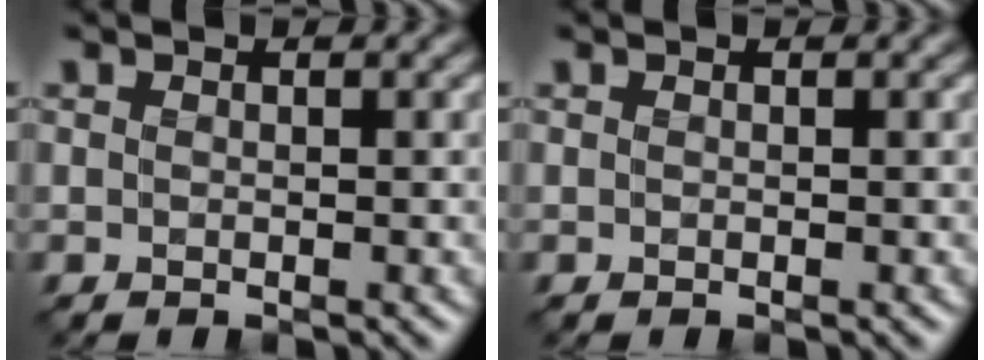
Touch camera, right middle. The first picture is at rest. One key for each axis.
{"total": 0.0}